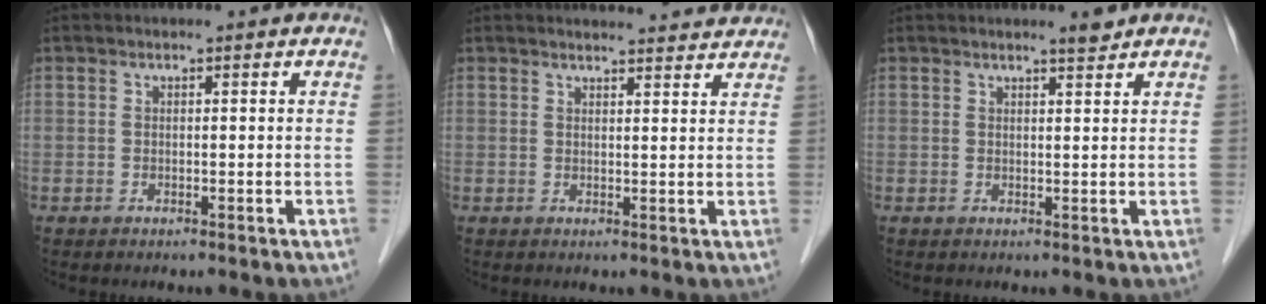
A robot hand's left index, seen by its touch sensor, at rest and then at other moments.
{"total": 7.4, "force": [7.2, 0.9, 1.1], "torque": [-0.007, 0.006, 0.068]}
{"total": 1.6, "force": [1.5, 0.0, 0.7], "torque": [-0.014, -0.005, 0.024]}